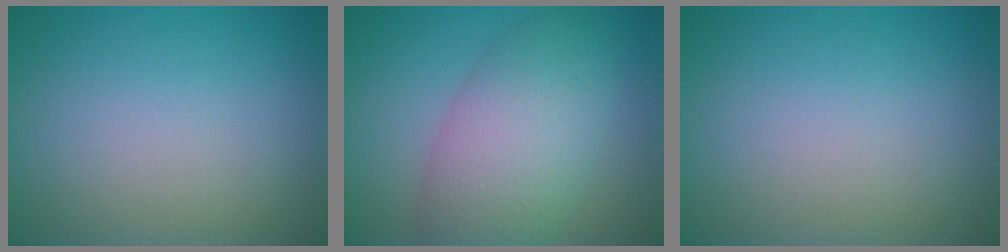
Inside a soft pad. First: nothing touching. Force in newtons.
{"total": 7.2, "press": 7.2, "slide": 0.2}
{"total": 0.0}